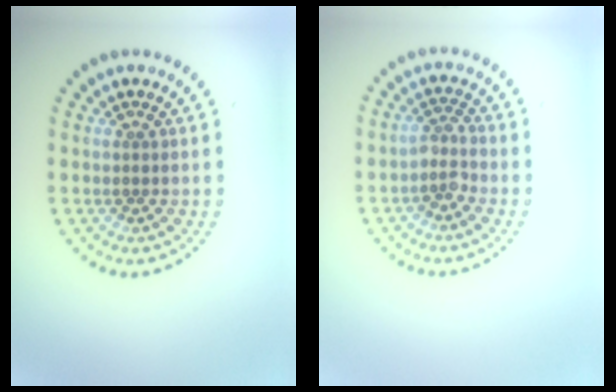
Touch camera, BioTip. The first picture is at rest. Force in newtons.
{"total": 1.7, "press": 1.2, "slide": 1.2}